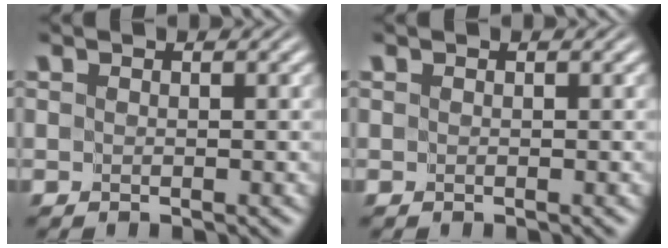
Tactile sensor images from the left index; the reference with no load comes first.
{"total": 0.0}